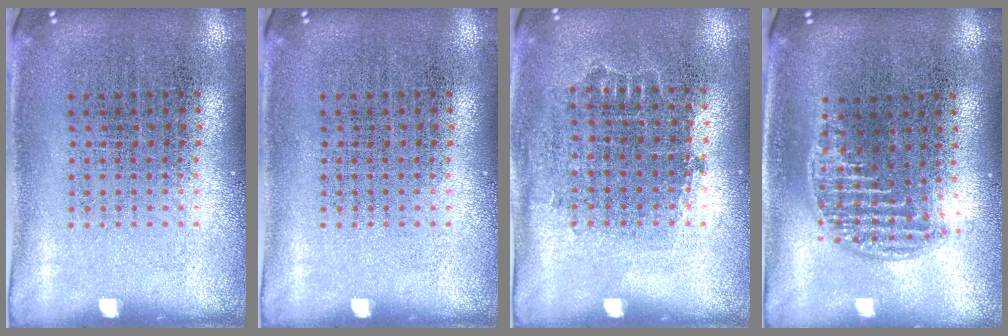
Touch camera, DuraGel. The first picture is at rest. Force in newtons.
{"total": 0.0}
{"total": 0.8, "press": 0.7, "slide": 0.3}
{"total": 1.2, "press": 1.1, "slide": 0.6}